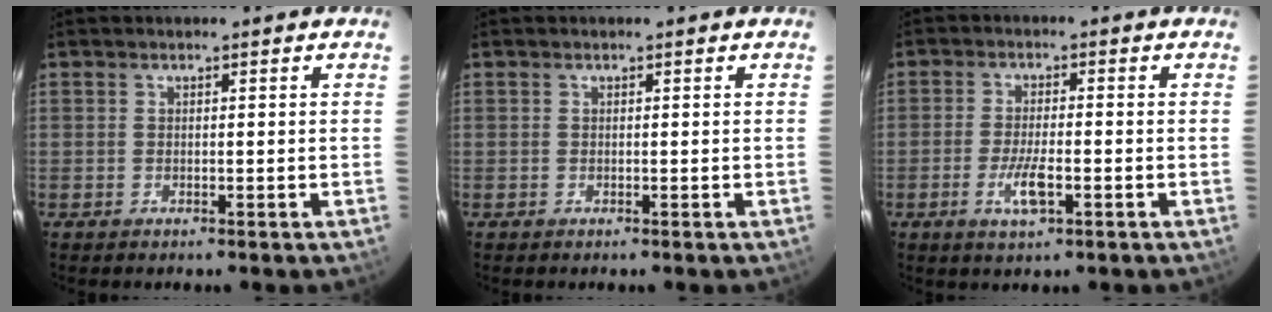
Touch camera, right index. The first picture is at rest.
{"total": 0.0}
{"total": 5.1, "force": [-2.0, 1.2, 4.6], "torque": [-0.093, -0.004, -0.033]}